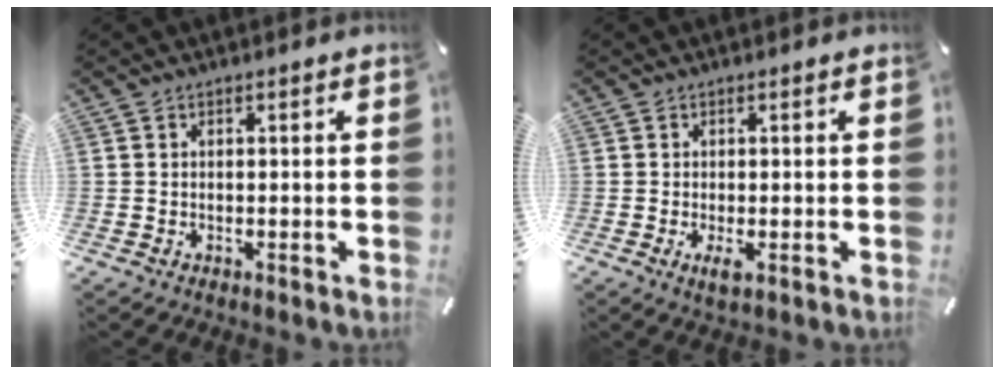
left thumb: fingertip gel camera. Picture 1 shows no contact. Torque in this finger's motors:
{"motor_torque": [0.32, 0.37, 0.13, -0.09, 0.00]}